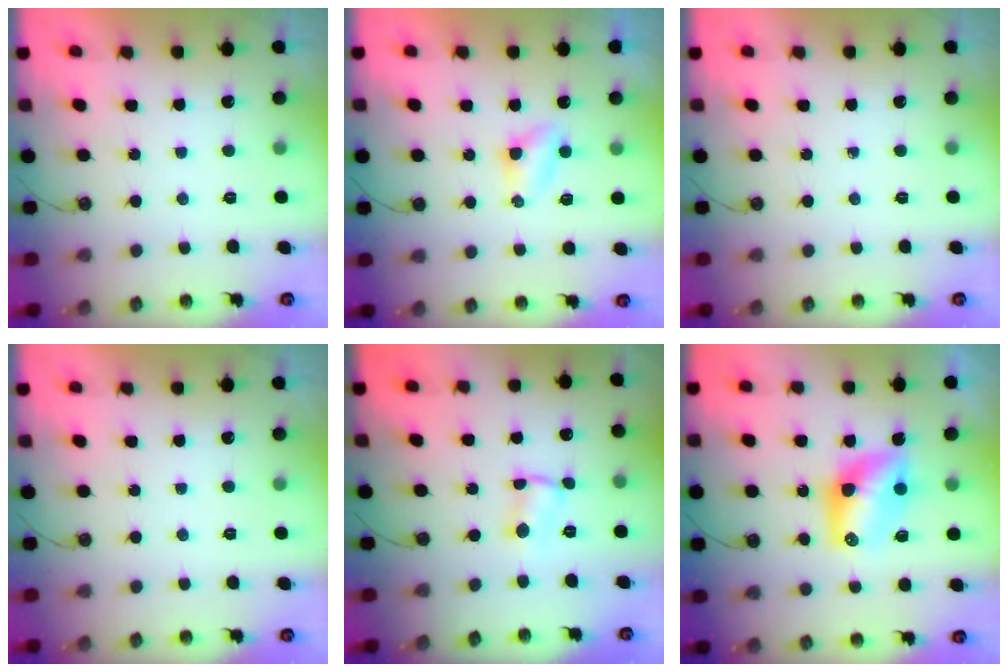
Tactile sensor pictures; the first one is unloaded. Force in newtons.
{"total": 3.2, "press": 3.1, "slide": 0.5}
{"total": 0.0}
{"total": 0.0}
{"total": 1.5, "press": 1.5, "slide": 0.2}
{"total": 9.3, "press": 9.2, "slide": 0.6}